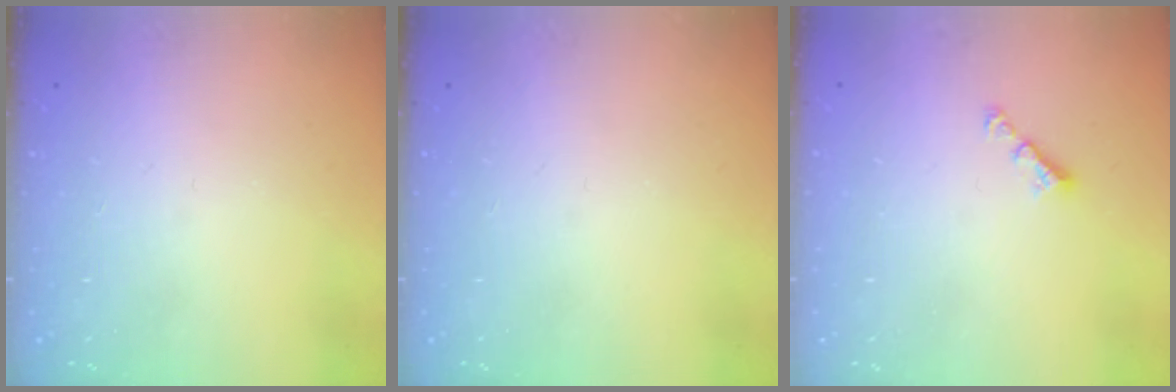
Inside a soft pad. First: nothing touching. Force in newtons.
{"total": 0.0}
{"total": 2.9, "press": 2.9, "slide": 0.3}